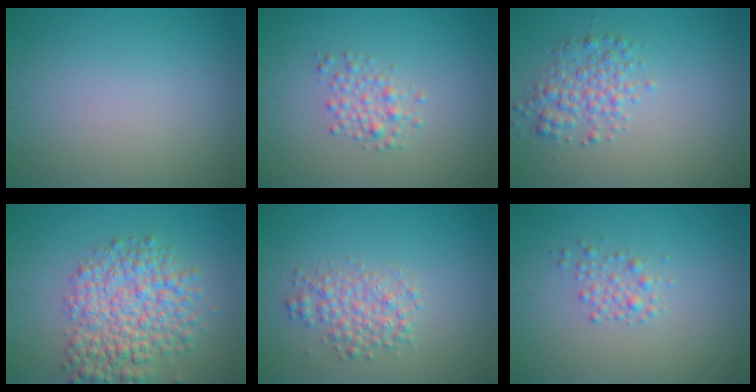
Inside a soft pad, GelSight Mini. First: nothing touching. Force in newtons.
{"total": 1.9, "press": 1.9, "slide": 0.0}
{"total": 2.9, "press": 2.9, "slide": 0.1}
{"total": 6.8, "press": 6.8, "slide": 0.3}
{"total": 2.8, "press": 2.8, "slide": 0.1}
{"total": 1.6, "press": 1.6, "slide": 0.1}